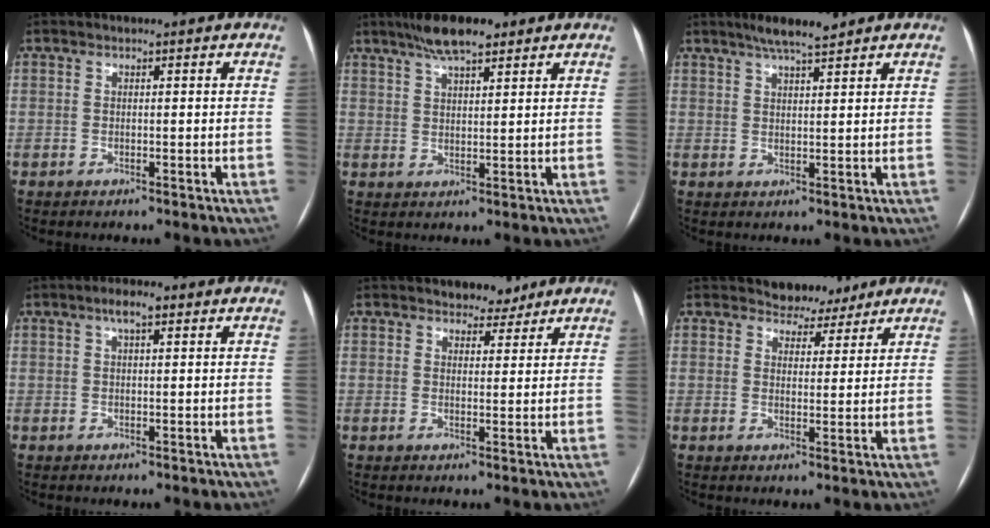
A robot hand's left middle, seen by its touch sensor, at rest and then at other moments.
{"total": 6.7, "force": [4.9, 1.4, 4.3], "torque": [-0.083, 0.014, 0.085]}
{"total": 4.9, "force": [4.0, 0.3, 2.9], "torque": [-0.052, 0.009, 0.069]}
{"total": 2.7, "force": [1.4, 0.7, 2.1], "torque": [-0.041, 0.010, 0.024]}
{"total": 3.5, "force": [2.8, 1.9, 0.7], "torque": [-0.002, 0.002, 0.040]}
{"total": 4.5, "force": [3.9, 2.3, 0.4], "torque": [-0.002, -0.001, 0.054]}